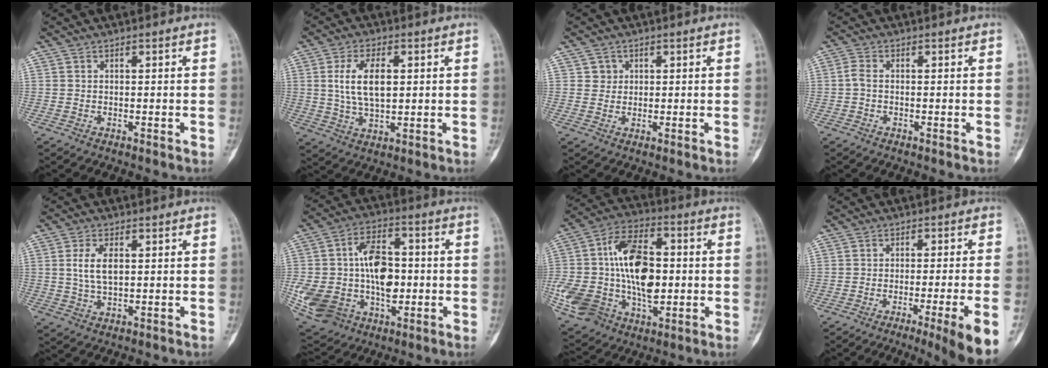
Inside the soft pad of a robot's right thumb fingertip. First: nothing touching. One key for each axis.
{"total": 9.0, "fx": 1.6, "fy": 4.5, "fz": 7.6, "tx": -0.139, "ty": -0.003, "tz": 0.034}
{"total": 2.0, "fx": 0.7, "fy": 1.8, "fz": 0.1, "tx": 0.012, "ty": 0.000, "tz": 0.006}
{"total": 1.8, "fx": -0.2, "fy": 1.0, "fz": 1.6, "tx": -0.036, "ty": 0.001, "tz": -0.008}
{"total": 5.5, "fx": 1.0, "fy": 2.7, "fz": 4.7, "tx": -0.089, "ty": -0.001, "tz": 0.021}
{"total": 24.2, "fx": -1.3, "fy": 16.3, "fz": 17.9, "tx": -0.337, "ty": 0.019, "tz": -0.001}
{"total": 25.7, "fx": -0.2, "fy": 16.0, "fz": 20.2, "tx": -0.388, "ty": 0.019, "tz": 0.008}
{"total": 11.0, "fx": -5.7, "fy": -0.3, "fz": 9.4, "tx": -0.128, "ty": 0.000, "tz": -0.081}